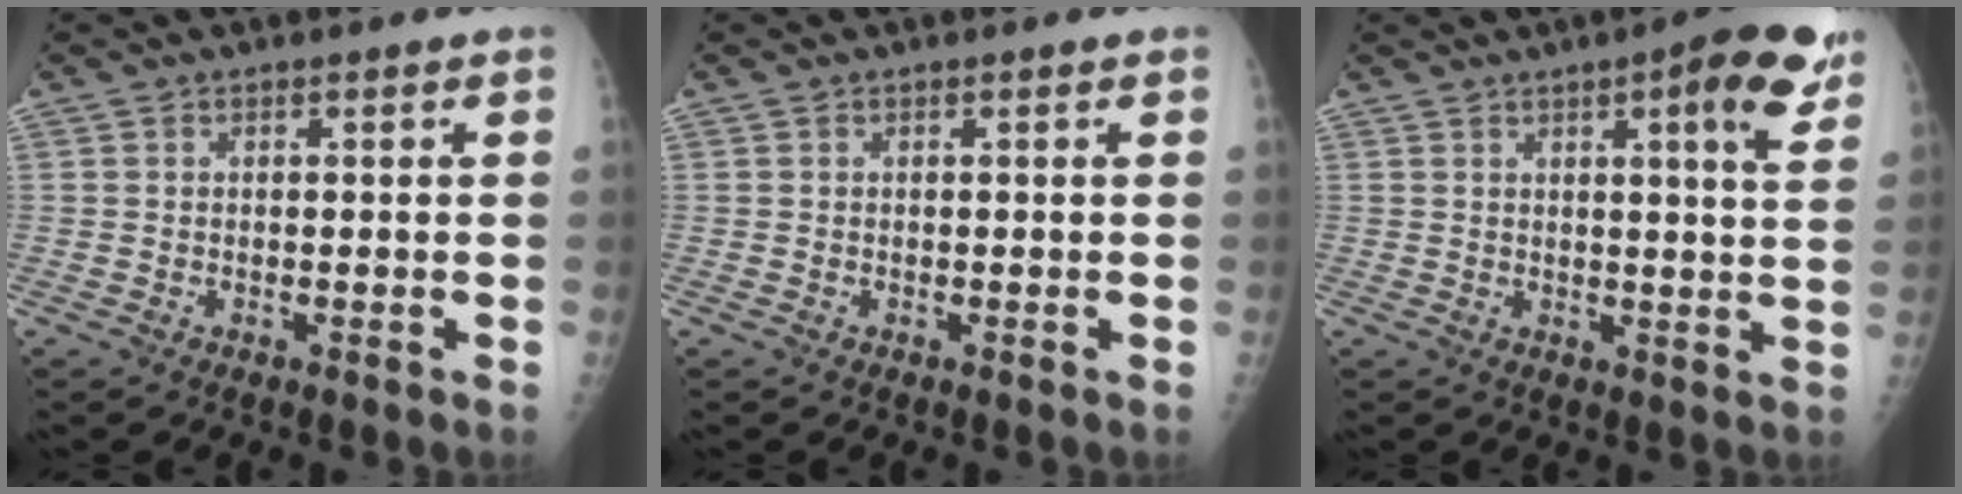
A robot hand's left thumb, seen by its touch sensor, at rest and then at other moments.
{"total": 0.0}
{"total": 10.2, "force": [5.5, 1.9, 8.4], "torque": [-0.092, -0.021, 0.063]}